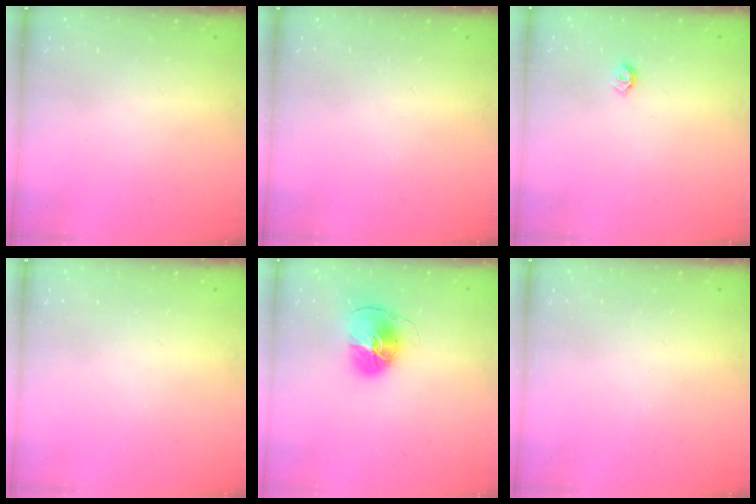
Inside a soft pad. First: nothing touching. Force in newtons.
{"total": 0.0}
{"total": 4.6, "press": 4.6, "slide": 0.6}
{"total": 0.0}
{"total": 8.5, "press": 8.5, "slide": 0.2}
{"total": 0.0}